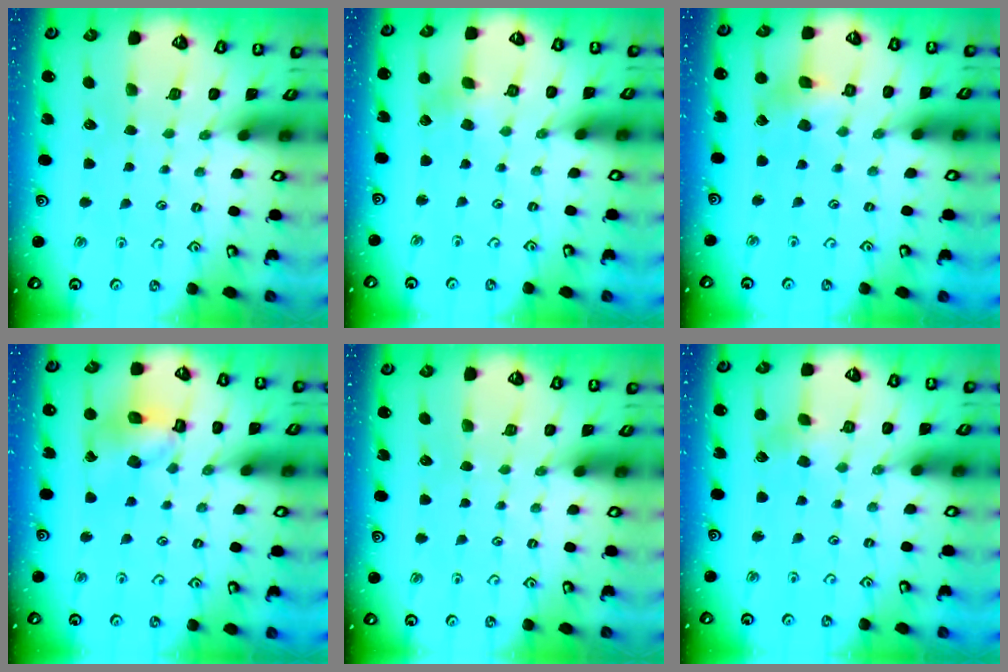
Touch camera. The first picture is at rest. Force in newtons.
{"total": 1.7, "press": 1.7, "slide": 0.2}
{"total": 3.4, "press": 3.4, "slide": 0.3}
{"total": 12.1, "press": 12.0, "slide": 1.4}
{"total": 0.0}
{"total": 3.4, "press": 3.3, "slide": 0.4}